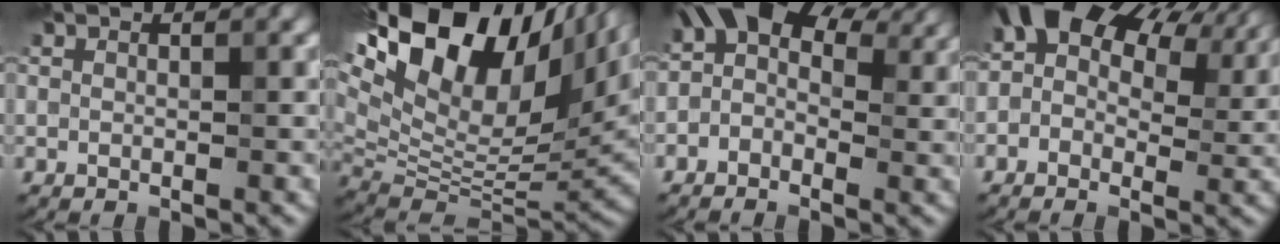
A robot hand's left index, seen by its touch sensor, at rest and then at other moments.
{"total": 19.2, "force": [9.3, 9.6, 13.8], "torque": [-0.269, 0.043, 0.170]}
{"total": 8.2, "force": [2.1, 5.5, 5.7], "torque": [-0.067, 0.018, 0.021]}
{"total": 10.5, "force": [4.3, 6.3, 7.3], "torque": [-0.104, 0.015, 0.064]}